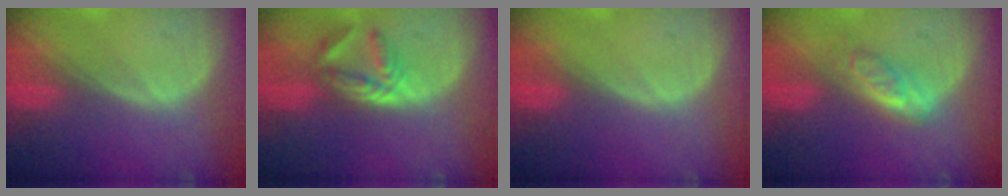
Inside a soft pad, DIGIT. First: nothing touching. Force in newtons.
{"total": 5.8, "press": 4.9, "slide": 3.1}
{"total": 0.0}
{"total": 4.1, "press": 4.0, "slide": 0.3}